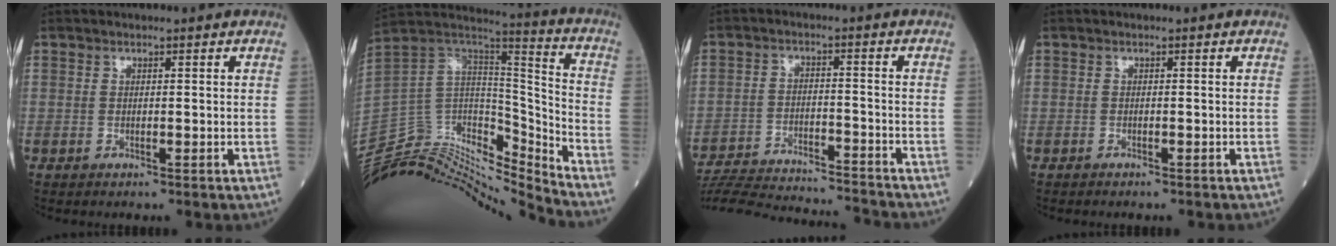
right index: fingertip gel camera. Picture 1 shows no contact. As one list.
[{"total": 26.4, "force": [-25.4, 3.9, 6.3], "torque": [-0.154, 0.029, -0.417]}, {"total": 19.5, "force": [-18.7, 1.4, 5.4], "torque": [-0.120, -0.018, -0.278]}, {"total": 1.9, "force": [-1.7, 0.4, 0.7], "torque": [-0.014, -0.003, -0.018]}]